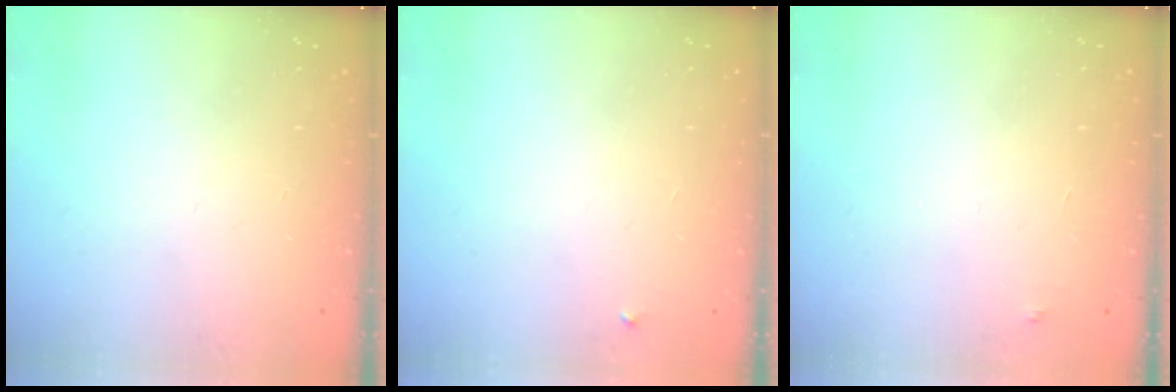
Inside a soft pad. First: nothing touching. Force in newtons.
{"total": 2.1, "press": 2.1, "slide": 0.1}
{"total": 4.0, "press": 4.0, "slide": 0.2}